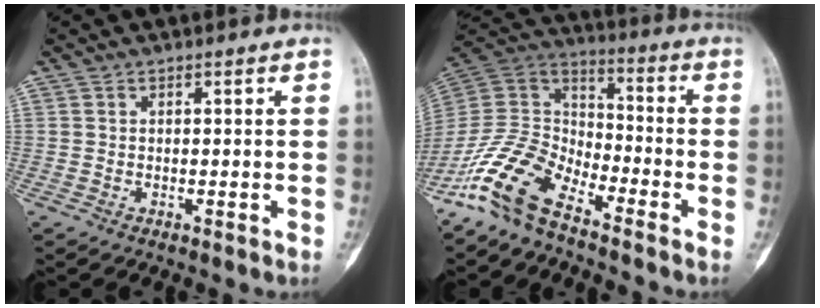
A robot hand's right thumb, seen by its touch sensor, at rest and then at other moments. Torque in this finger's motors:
{"motor_torque": [0.48, 0.37, 1.48, -1.29, 0.42]}